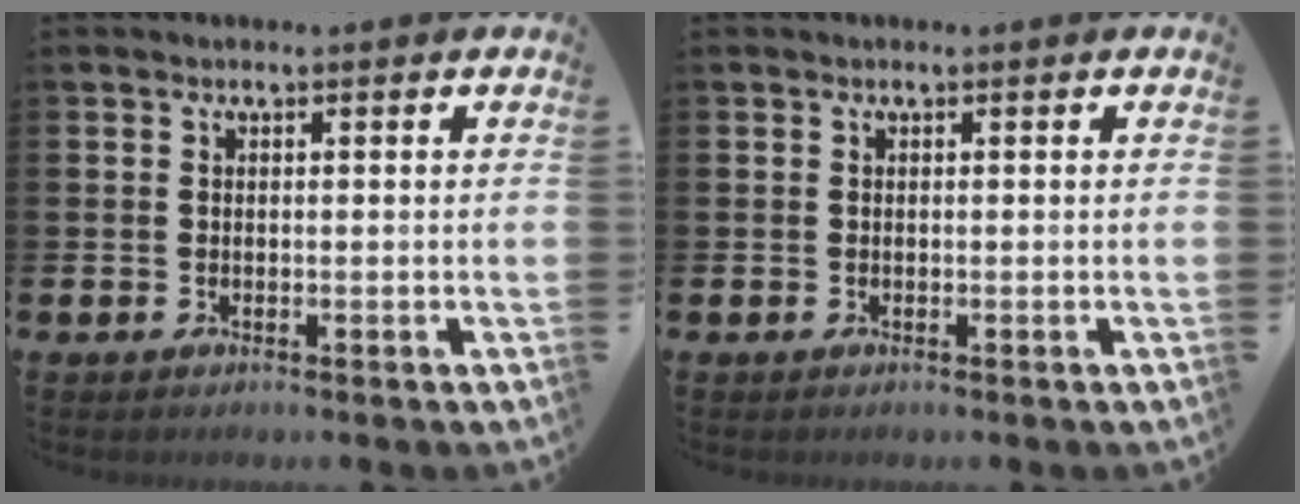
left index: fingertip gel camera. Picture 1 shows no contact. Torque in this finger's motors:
{"motor_torque": [0.00, 0.00, 0.00, -0.01]}